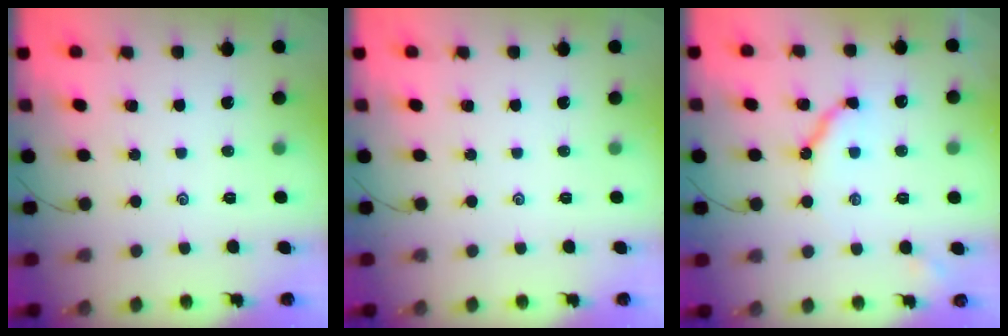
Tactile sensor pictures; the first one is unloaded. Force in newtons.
{"total": 0.0}
{"total": 9.4, "press": 9.3, "slide": 1.0}